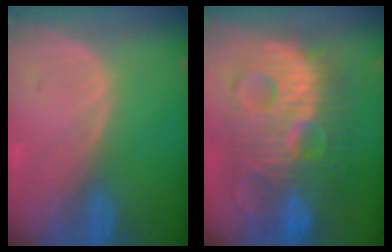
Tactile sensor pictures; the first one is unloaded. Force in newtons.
{"total": 13.6, "press": 13.5, "slide": 1.2}